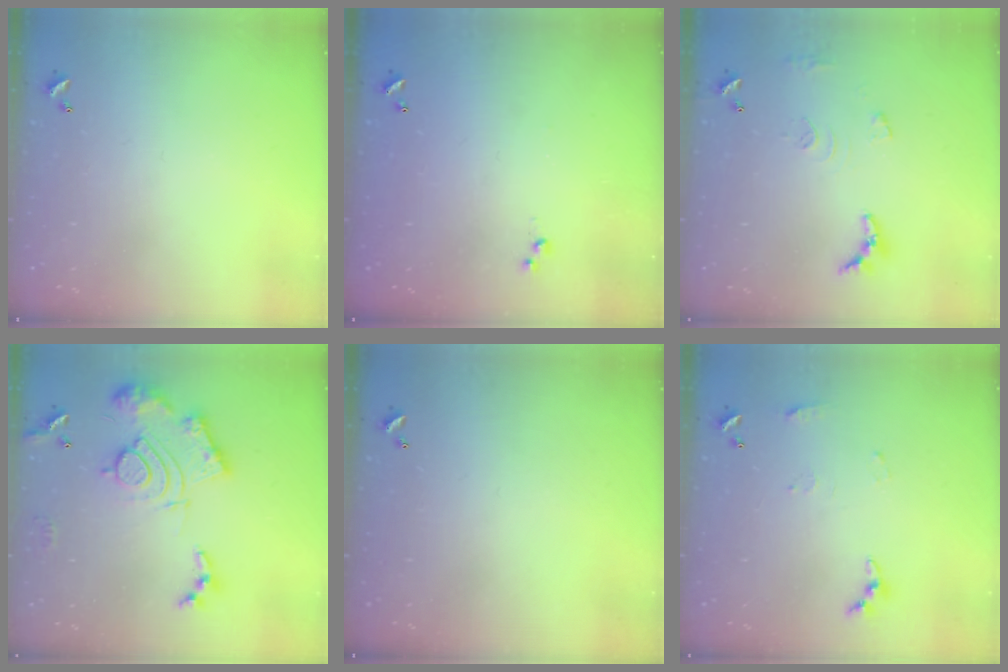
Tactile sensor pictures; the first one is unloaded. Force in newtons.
{"total": 3.0, "press": 3.0, "slide": 0.4}
{"total": 10.1, "press": 10.0, "slide": 0.8}
{"total": 19.2, "press": 19.1, "slide": 1.8}
{"total": 0.0}
{"total": 6.4, "press": 6.4, "slide": 0.7}